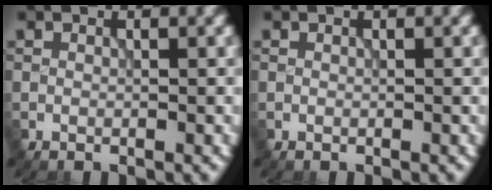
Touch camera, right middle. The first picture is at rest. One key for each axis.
{"total": 0.0}